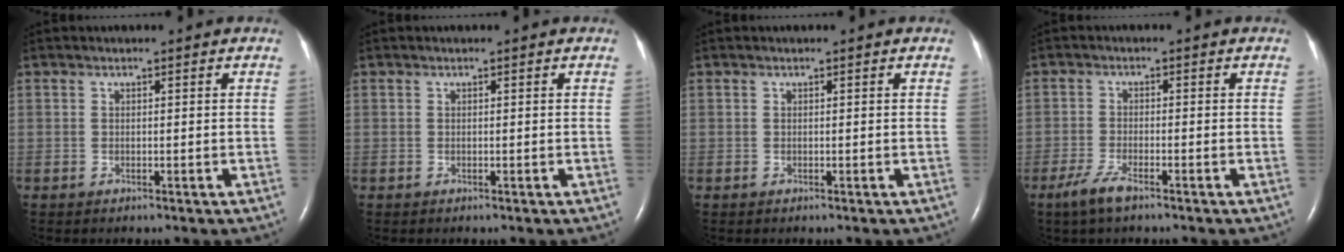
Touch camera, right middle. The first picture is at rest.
{"total": 0.0}
{"total": 0.0}
{"total": 3.8, "force": [-2.7, 0.6, 2.6], "torque": [-0.066, -0.007, -0.052]}